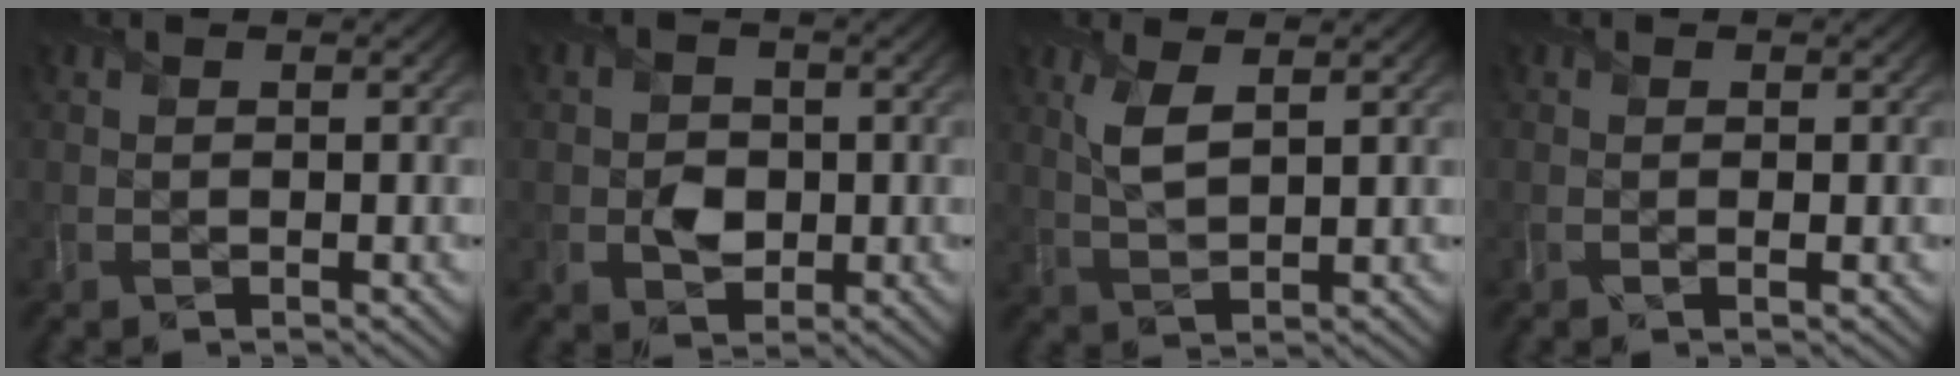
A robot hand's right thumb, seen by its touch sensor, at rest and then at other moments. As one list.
[{"total": 3.3, "force": [-0.6, 2.9, 1.5], "torque": [-0.029, -0.007, -0.014]}, {"total": 3.9, "force": [1.8, 1.5, 3.1], "torque": [-0.079, -0.002, 0.038]}, {"total": 0.6, "force": [0.0, -0.1, 0.6], "torque": [-0.013, 0.000, -0.002]}]